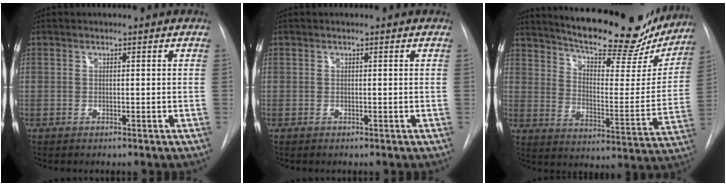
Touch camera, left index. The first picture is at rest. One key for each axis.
{"total": 0.0}
{"total": 25.1, "fx": 21.9, "fy": 6.1, "fz": 10.5, "tx": -0.159, "ty": -0.042, "tz": 0.286}